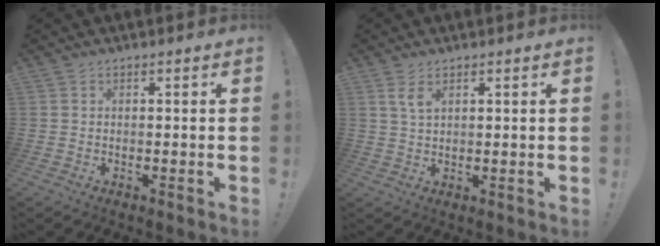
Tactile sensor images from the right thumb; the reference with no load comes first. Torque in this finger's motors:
{"motor_torque": [0.12, 0.46, 0.00, 0.04, -0.02]}